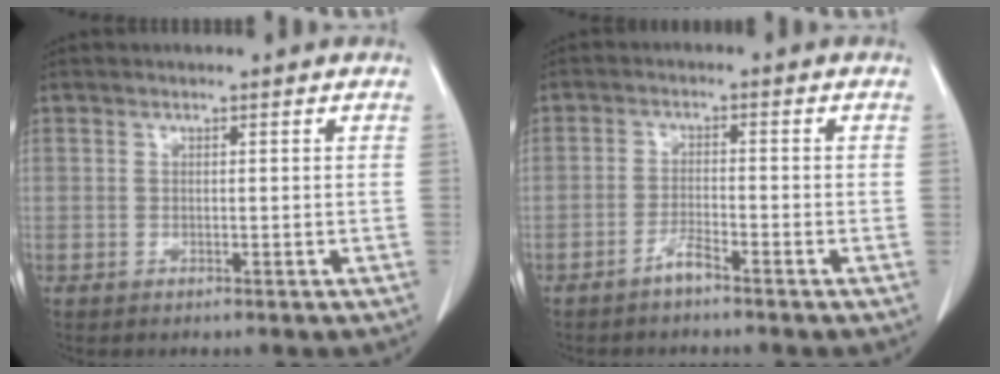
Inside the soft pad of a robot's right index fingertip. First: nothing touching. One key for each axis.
{"total": 2.4, "fx": -2.0, "fy": 0.0, "fz": 1.3, "tx": -0.027, "ty": -0.001, "tz": -0.041}